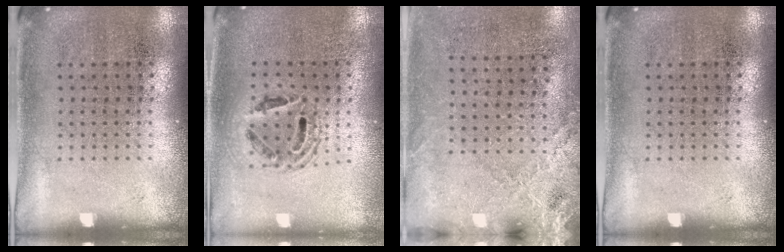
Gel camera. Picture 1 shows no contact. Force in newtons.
{"total": 1.4, "press": 1.2, "slide": 0.6}
{"total": 2.6, "press": 2.3, "slide": 1.1}
{"total": 0.0}